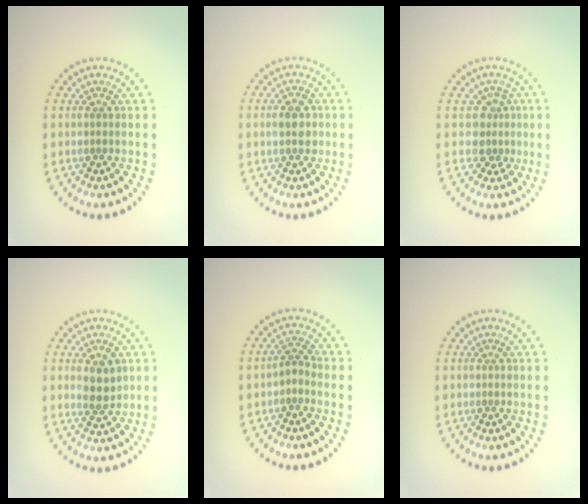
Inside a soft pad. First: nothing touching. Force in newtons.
{"total": 2.8, "press": 2.7, "slide": 0.2}
{"total": 2.3, "press": 1.8, "slide": 1.4}
{"total": 2.9, "press": 2.8, "slide": 0.8}
{"total": 1.6, "press": 1.1, "slide": 1.1}
{"total": 0.0}